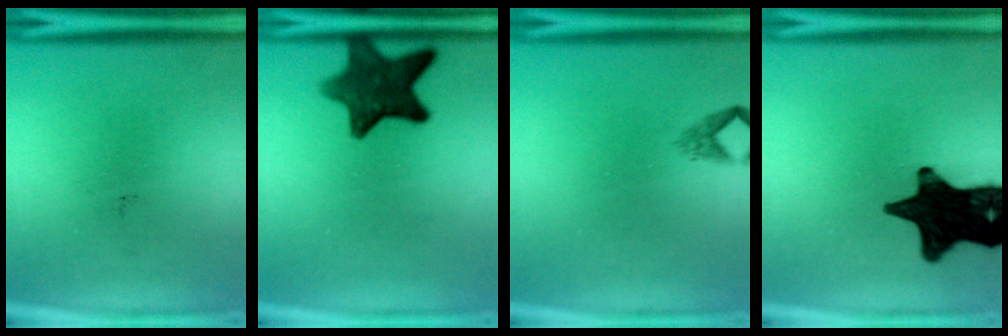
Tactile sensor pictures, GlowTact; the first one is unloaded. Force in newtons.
{"total": 11.2}
{"total": 1.3}
{"total": 17.4}